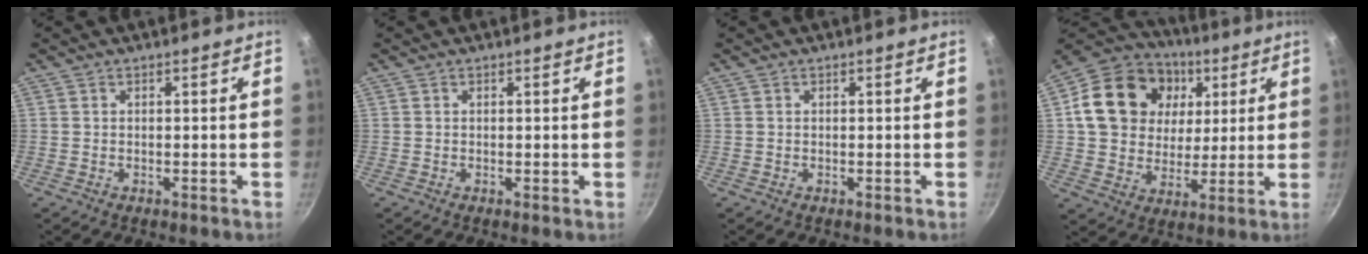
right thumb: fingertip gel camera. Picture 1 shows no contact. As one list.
[{"total": 0.0}, {"total": 0.0}, {"total": 20.4, "force": [5.5, 16.4, 10.9], "torque": [-0.175, 0.007, 0.089]}]